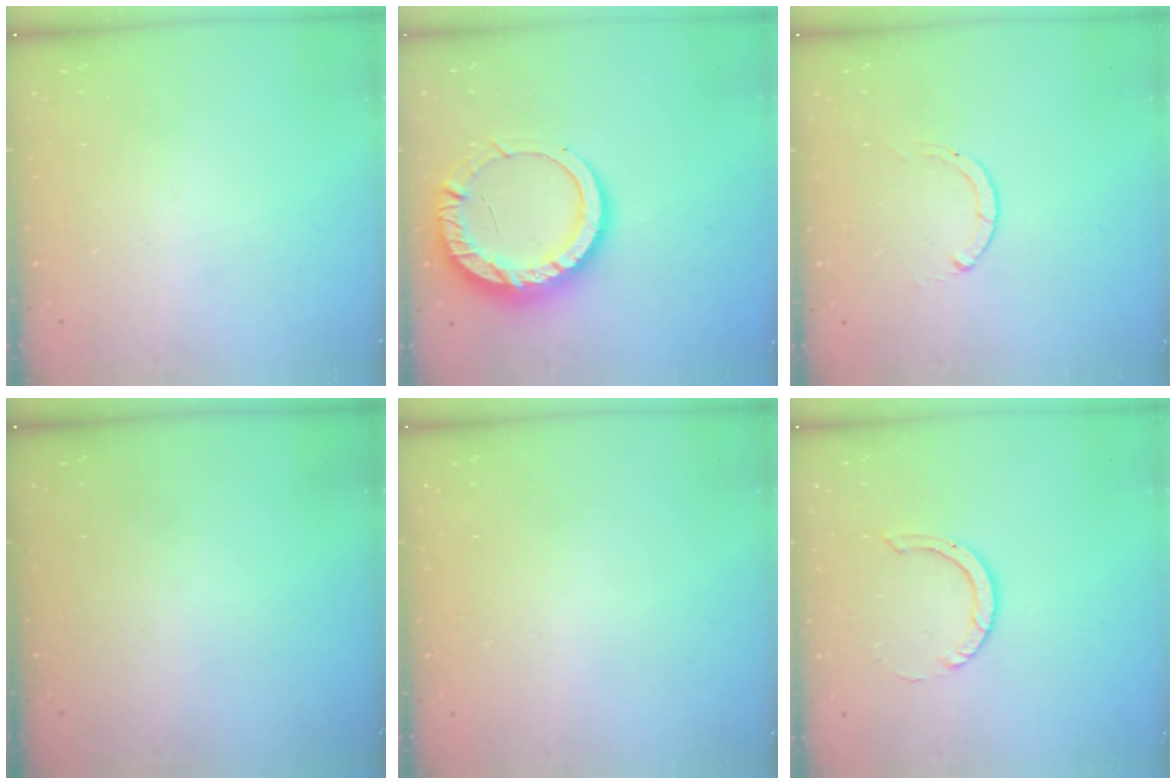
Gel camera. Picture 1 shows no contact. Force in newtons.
{"total": 13.6, "press": 13.6, "slide": 1.2}
{"total": 0.0}
{"total": 0.0}
{"total": 2.6, "press": 2.6, "slide": 0.2}
{"total": 4.6, "press": 4.6, "slide": 0.3}